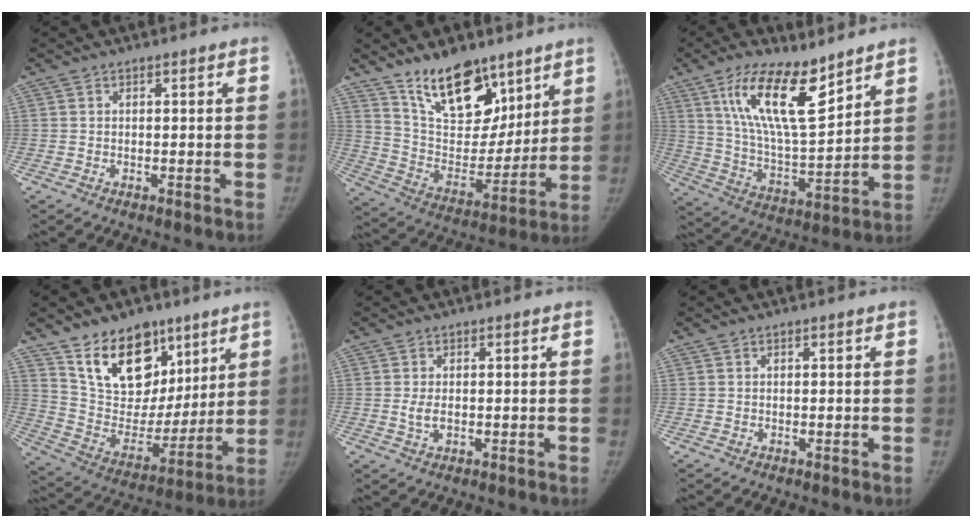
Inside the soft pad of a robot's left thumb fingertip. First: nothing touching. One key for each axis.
{"total": 19.2, "fx": 13.0, "fy": 9.9, "fz": 10.1, "tx": -0.108, "ty": -0.082, "tz": 0.231}
{"total": 17.0, "fx": 10.3, "fy": 5.6, "fz": 12.4, "tx": -0.195, "ty": -0.060, "tz": 0.201}
{"total": 19.7, "fx": 12.0, "fy": 12.2, "fz": 9.6, "tx": -0.106, "ty": -0.066, "tz": 0.219}
{"total": 2.5, "fx": 0.0, "fy": 1.5, "fz": 2.0, "tx": -0.041, "ty": -0.006, "tz": 0.003}
{"total": 0.0}